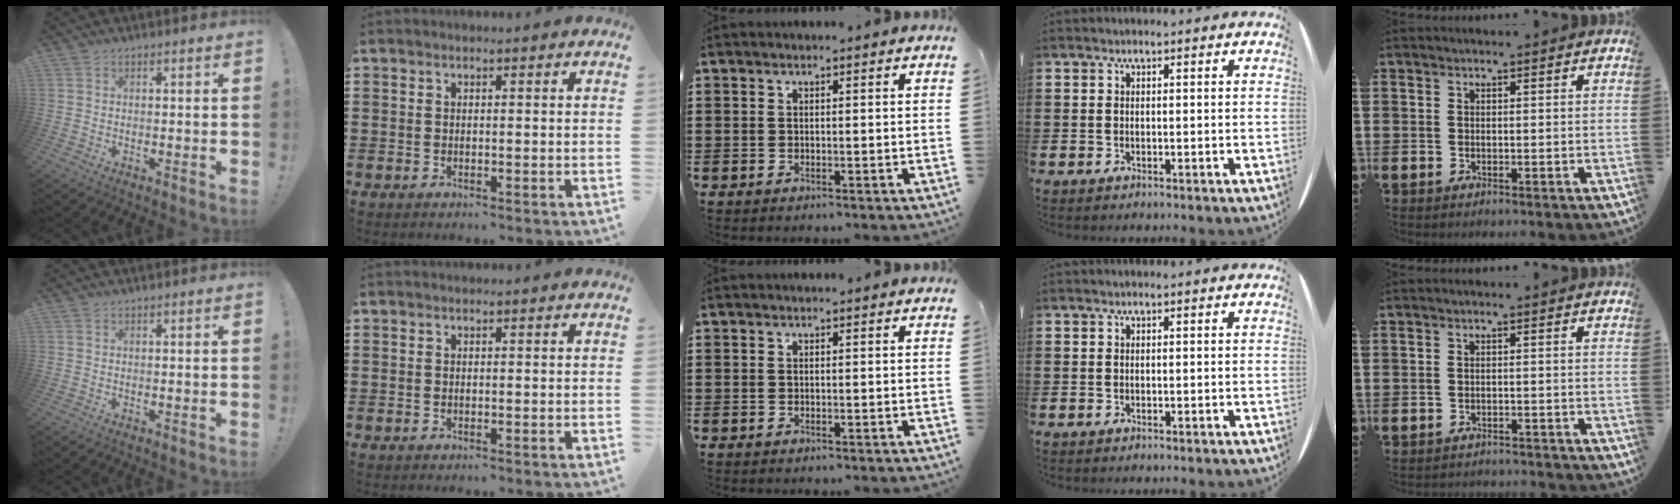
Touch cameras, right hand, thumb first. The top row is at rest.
{"little": {"total": 1.2, "force": [-1.2, 0.0, -0.1], "torque": [-0.002, 0.003, -0.026]}}